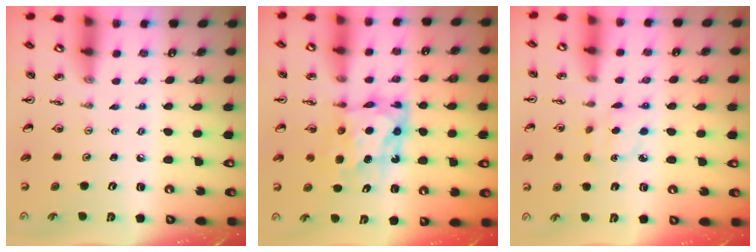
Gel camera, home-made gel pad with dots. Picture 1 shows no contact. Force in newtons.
{"total": 8.3, "press": 8.3, "slide": 0.7}
{"total": 4.3, "press": 4.3, "slide": 0.4}